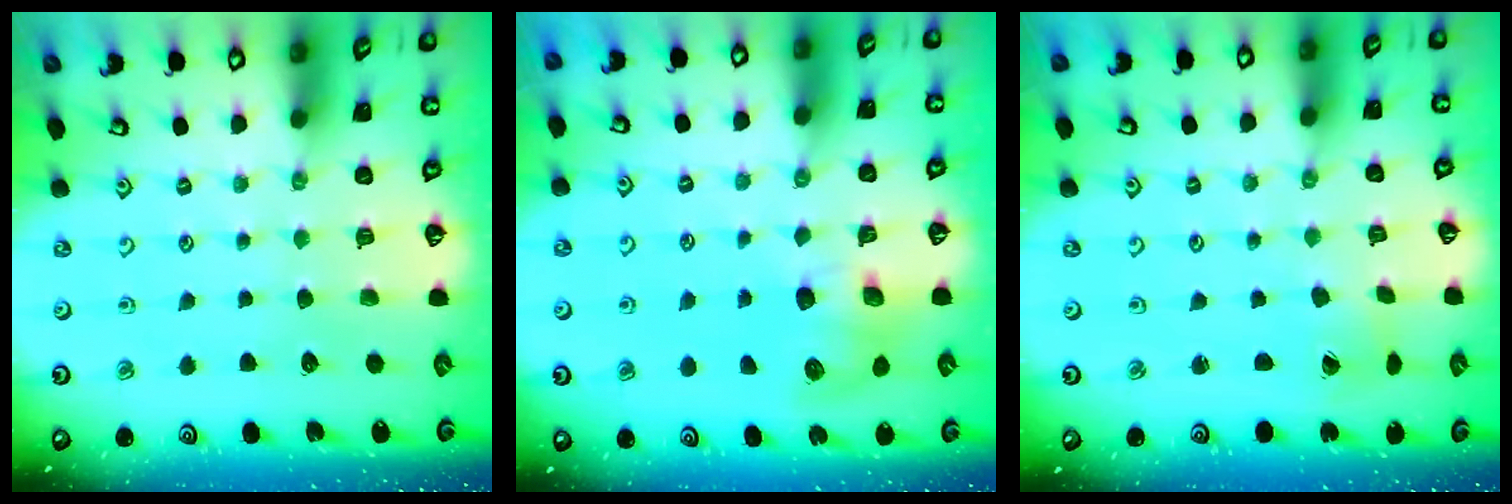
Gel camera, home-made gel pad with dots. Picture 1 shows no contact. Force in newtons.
{"total": 7.5, "press": 7.5, "slide": 0.4}
{"total": 1.2, "press": 1.1, "slide": 0.3}